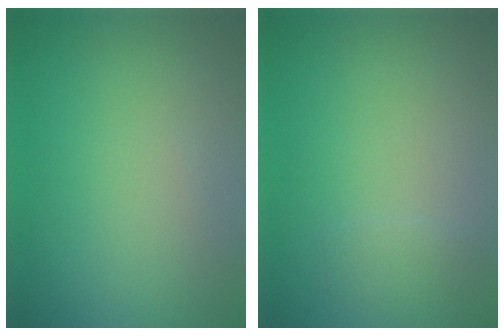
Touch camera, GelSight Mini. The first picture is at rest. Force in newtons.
{"total": 0.9, "press": 0.9, "slide": 0.0}